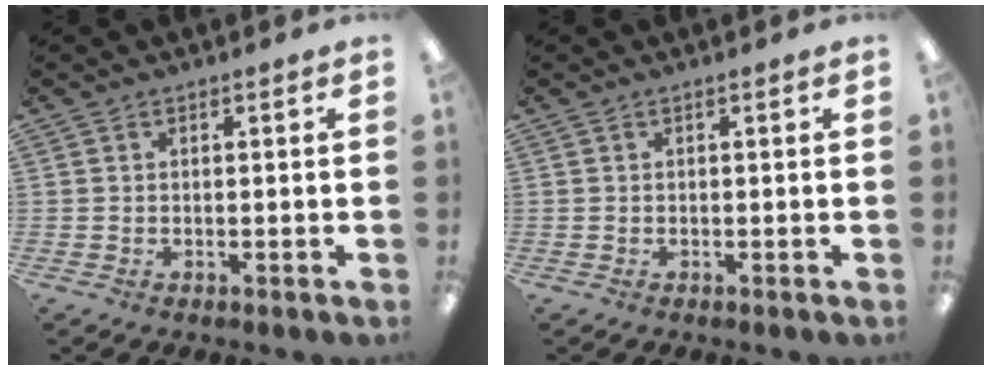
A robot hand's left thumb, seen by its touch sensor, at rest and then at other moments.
{"total": 0.0}